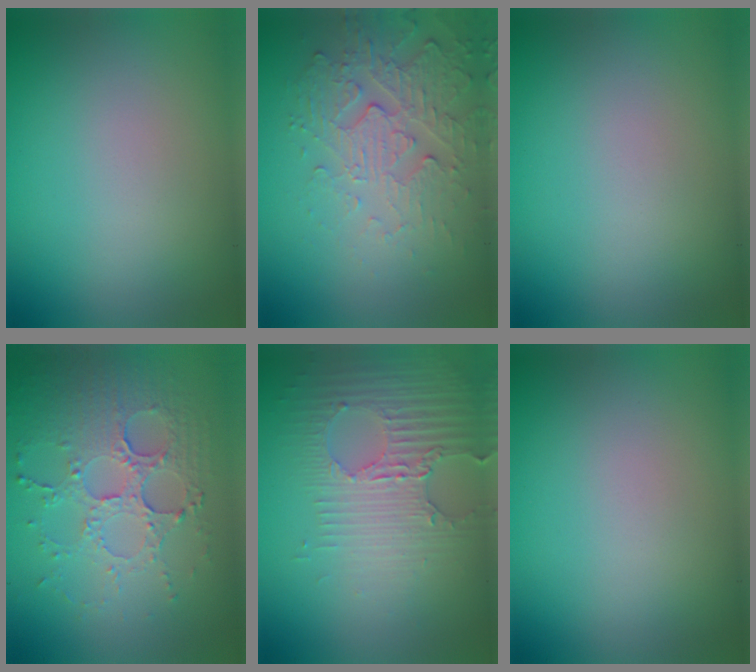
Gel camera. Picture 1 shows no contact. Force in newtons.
{"total": 4.2, "press": 3.6, "slide": 2.1}
{"total": 0.0}
{"total": 5.5, "press": 3.8, "slide": 4.0}
{"total": 3.6, "press": 3.3, "slide": 1.2}
{"total": 0.0}